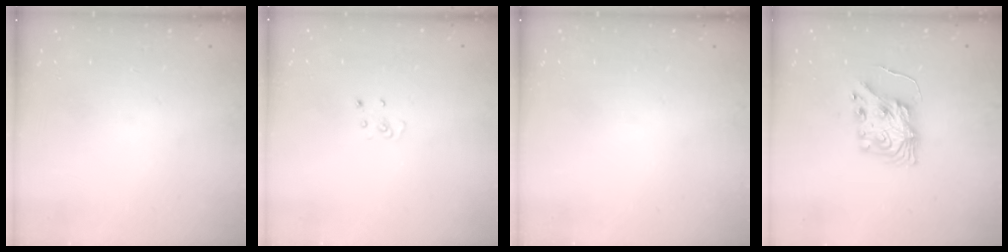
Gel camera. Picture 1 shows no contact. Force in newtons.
{"total": 2.5, "press": 2.5, "slide": 0.3}
{"total": 0.0}
{"total": 8.7, "press": 8.6, "slide": 0.4}